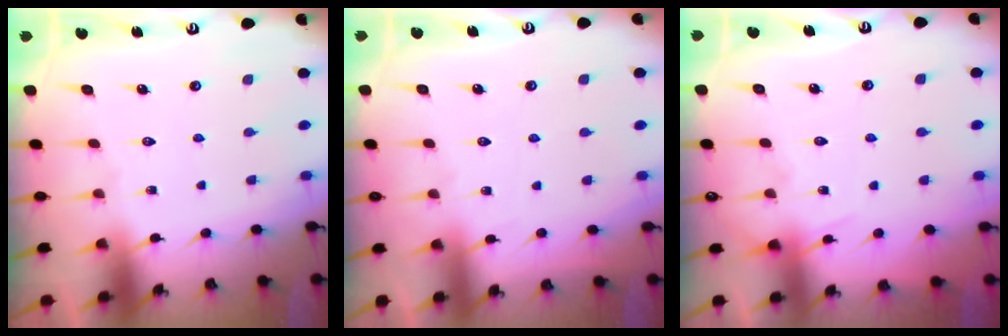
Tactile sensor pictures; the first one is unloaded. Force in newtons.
{"total": 3.1, "press": 3.1, "slide": 0.4}
{"total": 6.0, "press": 5.9, "slide": 0.8}